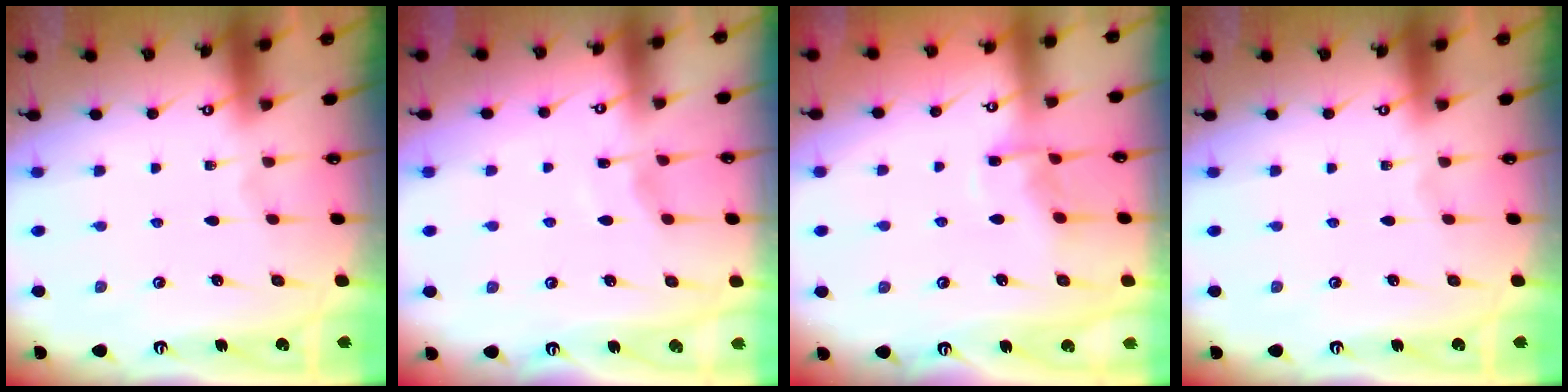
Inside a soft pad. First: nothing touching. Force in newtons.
{"total": 3.0, "press": 2.9, "slide": 0.4}
{"total": 7.2, "press": 7.2, "slide": 0.8}
{"total": 0.0}